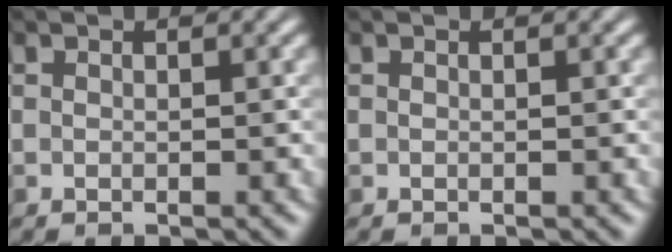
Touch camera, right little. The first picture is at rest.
{"total": 0.0}